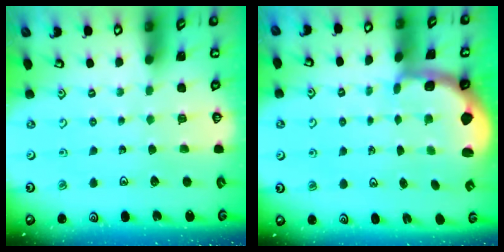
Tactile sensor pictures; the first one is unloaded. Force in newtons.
{"total": 1.0, "press": 0.9, "slide": 0.2}